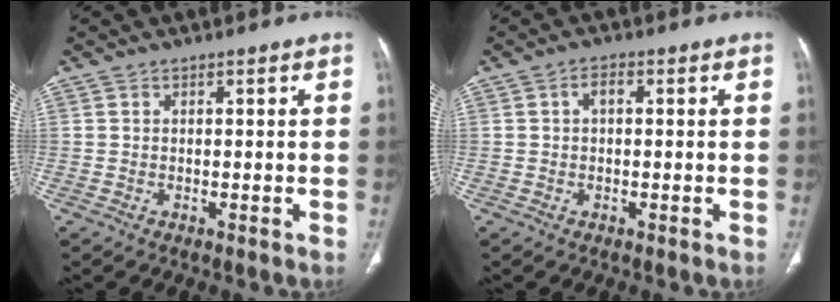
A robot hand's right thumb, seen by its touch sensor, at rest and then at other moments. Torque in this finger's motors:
{"motor_torque": [1.00, 2.40, 0.51, -0.33, -0.01]}